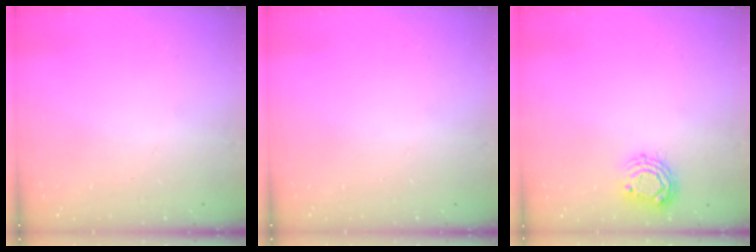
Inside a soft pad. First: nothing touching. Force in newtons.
{"total": 0.0}
{"total": 7.6, "press": 7.6, "slide": 0.5}